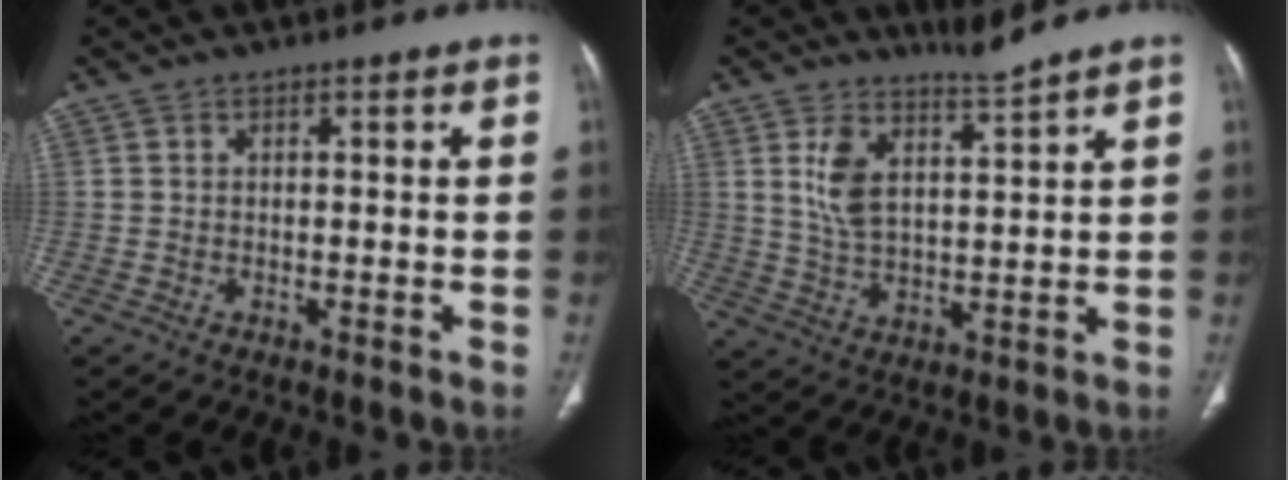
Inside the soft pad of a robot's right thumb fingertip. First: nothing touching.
{"total": 6.5, "force": [4.8, 1.1, 4.3], "torque": [-0.082, -0.045, 0.103]}